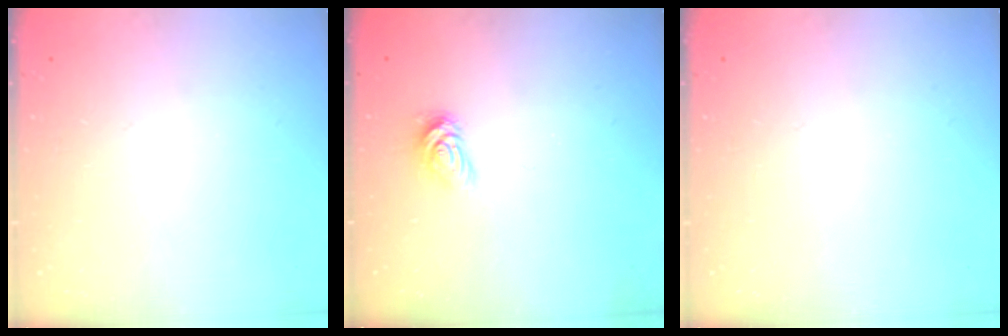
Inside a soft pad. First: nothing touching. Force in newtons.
{"total": 3.9, "press": 3.9, "slide": 0.5}
{"total": 0.0}